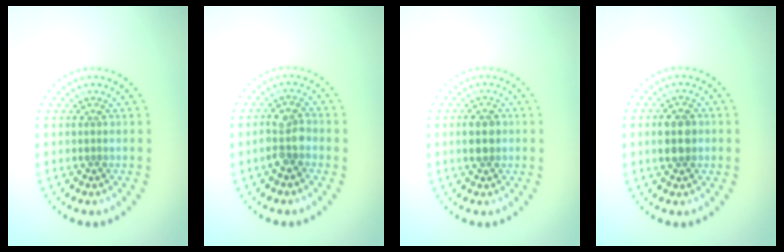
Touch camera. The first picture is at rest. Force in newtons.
{"total": 2.8, "press": 2.7, "slide": 0.9}
{"total": 2.6, "press": 2.6, "slide": 0.1}
{"total": 3.0, "press": 3.0, "slide": 0.1}